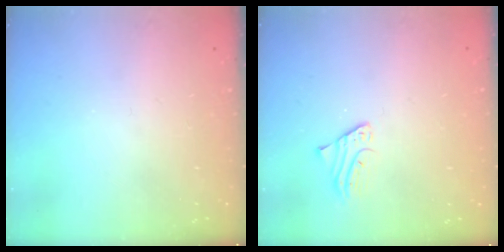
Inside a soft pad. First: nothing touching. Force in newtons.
{"total": 2.6, "press": 2.6, "slide": 0.2}